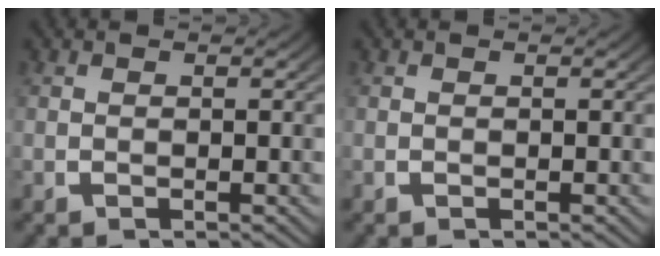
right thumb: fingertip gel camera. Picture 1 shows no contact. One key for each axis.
{"total": 0.0}